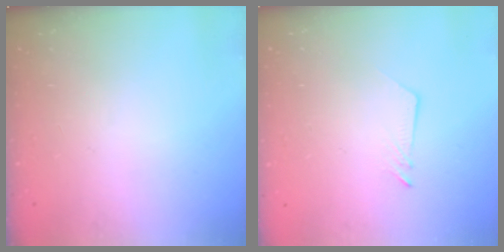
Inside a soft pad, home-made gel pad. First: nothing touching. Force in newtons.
{"total": 2.5, "press": 2.5, "slide": 0.2}